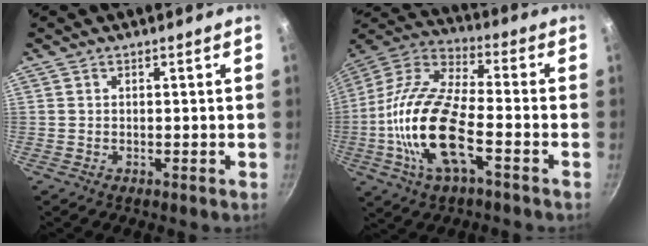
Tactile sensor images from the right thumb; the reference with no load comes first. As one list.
[{"total": 19.3, "force": [-5.2, 7.6, 17.0], "torque": [-0.333, 0.032, -0.119]}]